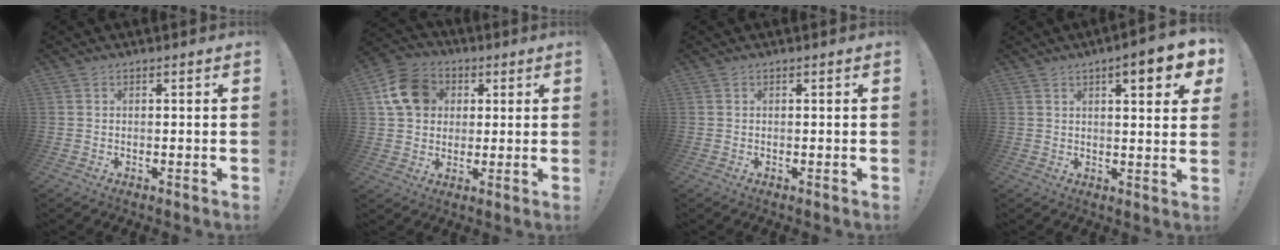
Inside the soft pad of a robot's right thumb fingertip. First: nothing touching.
{"total": 13.9, "force": [4.2, 11.4, 6.7], "torque": [-0.086, -0.005, 0.086]}
{"total": 0.0}
{"total": 8.6, "force": [3.9, 1.7, 7.5], "torque": [-0.094, -0.019, 0.058]}